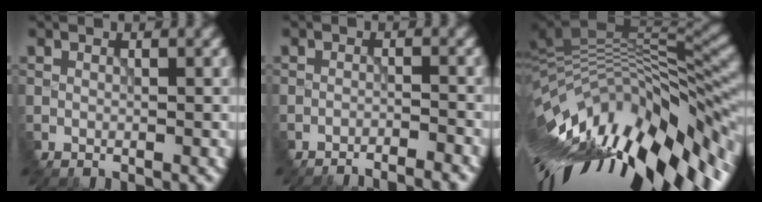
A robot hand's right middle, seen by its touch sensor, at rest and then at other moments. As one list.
[{"total": 5.5, "force": [-5.4, 0.6, 0.5], "torque": [-0.011, 0.007, -0.074]}, {"total": 14.3, "force": [-4.0, 5.1, 12.7], "torque": [-0.224, -0.003, -0.066]}]